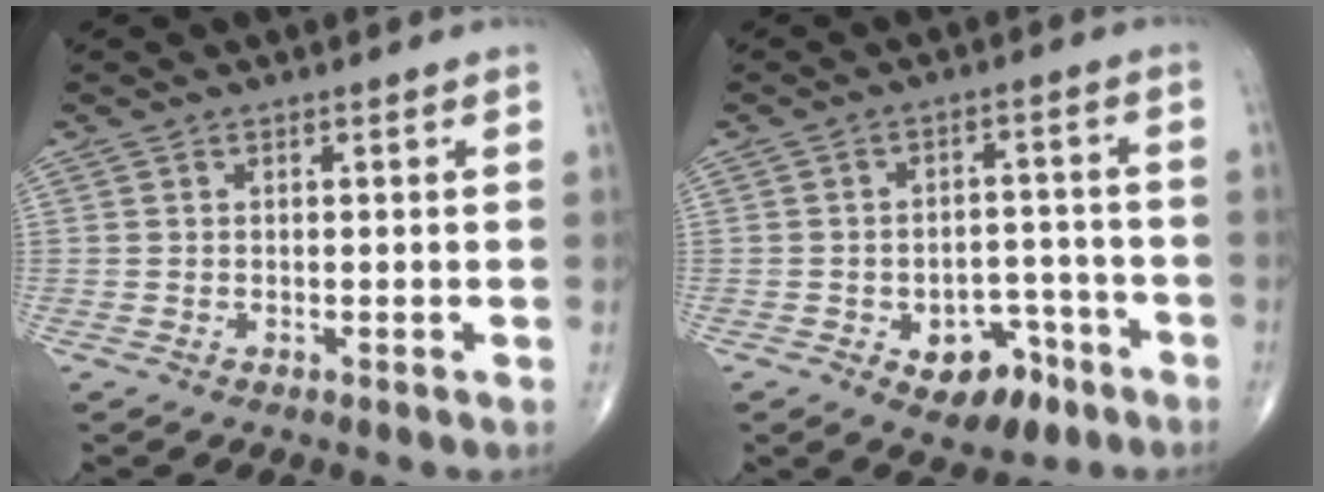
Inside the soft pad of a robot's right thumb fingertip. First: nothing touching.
{"total": 9.6, "force": [-4.9, 5.9, 5.7], "torque": [-0.043, 0.042, -0.063]}